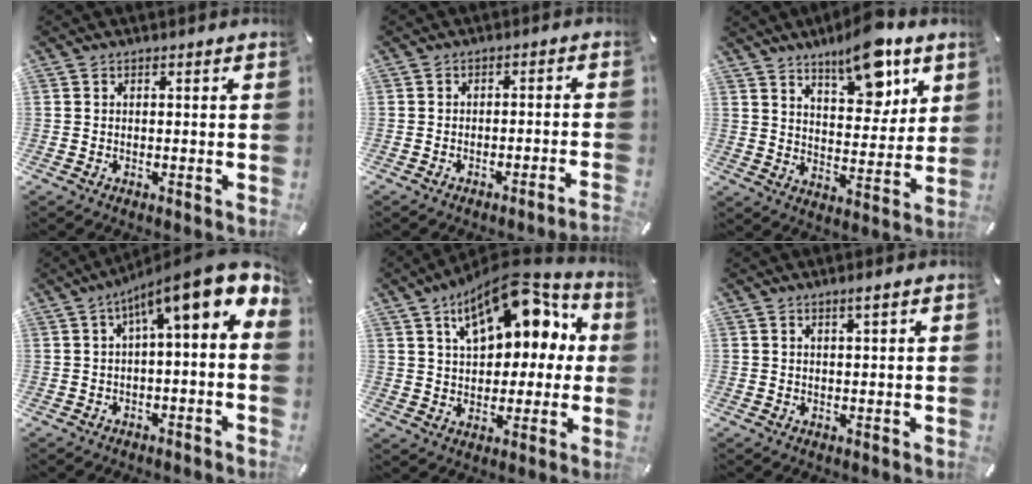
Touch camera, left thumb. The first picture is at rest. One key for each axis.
{"total": 2.6, "fx": -2.0, "fy": 0.2, "fz": 1.8, "tx": -0.029, "ty": 0.004, "tz": -0.035}
{"total": 12.9, "fx": 9.4, "fy": 5.3, "fz": 7.2, "tx": -0.095, "ty": -0.054, "tz": 0.161}
{"total": 12.5, "fx": 5.3, "fy": 2.6, "fz": 11.0, "tx": -0.179, "ty": -0.043, "tz": 0.086}
{"total": 17.3, "fx": 8.4, "fy": 9.8, "fz": 11.5, "tx": -0.181, "ty": -0.038, "tz": 0.143}
{"total": 1.8, "fx": 1.1, "fy": 0.1, "fz": 1.4, "tx": -0.029, "ty": -0.001, "tz": 0.018}